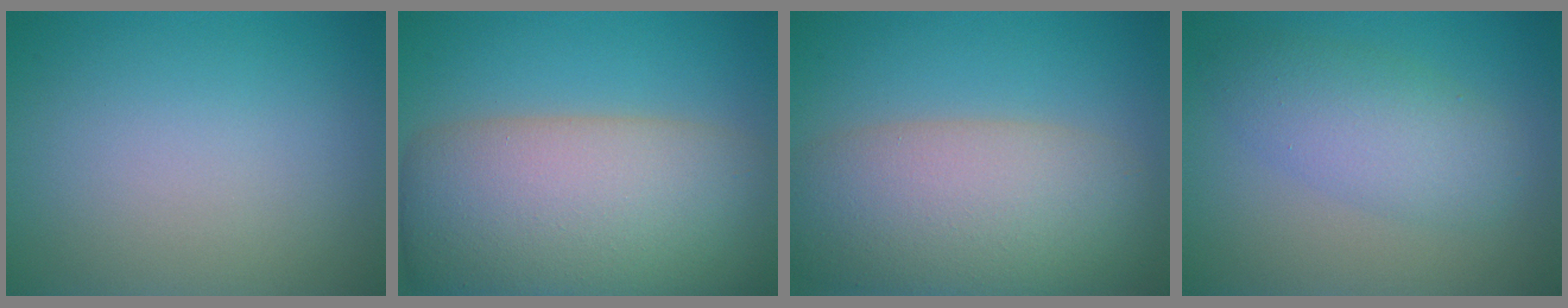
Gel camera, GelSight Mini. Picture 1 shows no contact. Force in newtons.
{"total": 13.5, "press": 13.5, "slide": 0.9}
{"total": 9.6, "press": 9.6, "slide": 0.7}
{"total": 4.4, "press": 4.4, "slide": 0.1}